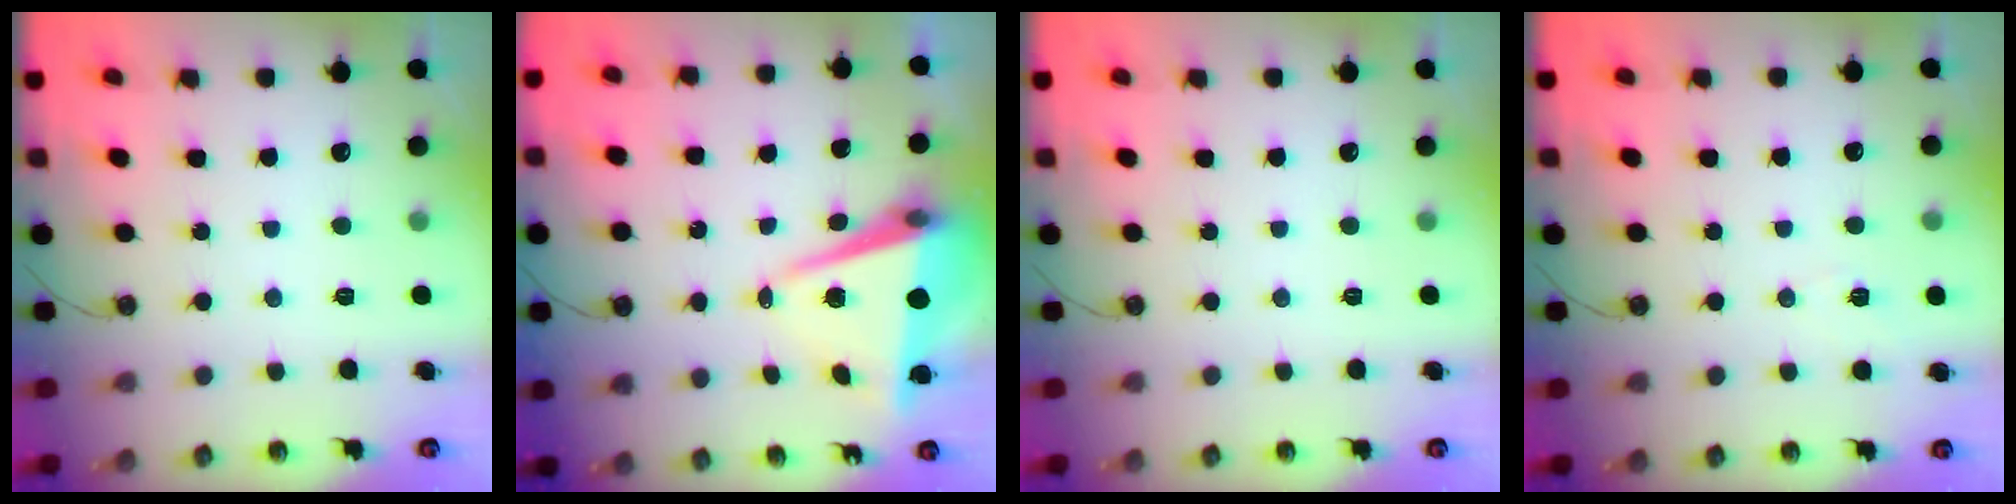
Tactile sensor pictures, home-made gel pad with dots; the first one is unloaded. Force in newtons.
{"total": 8.6, "press": 8.1, "slide": 3.0}
{"total": 0.0}
{"total": 2.7, "press": 2.3, "slide": 1.4}